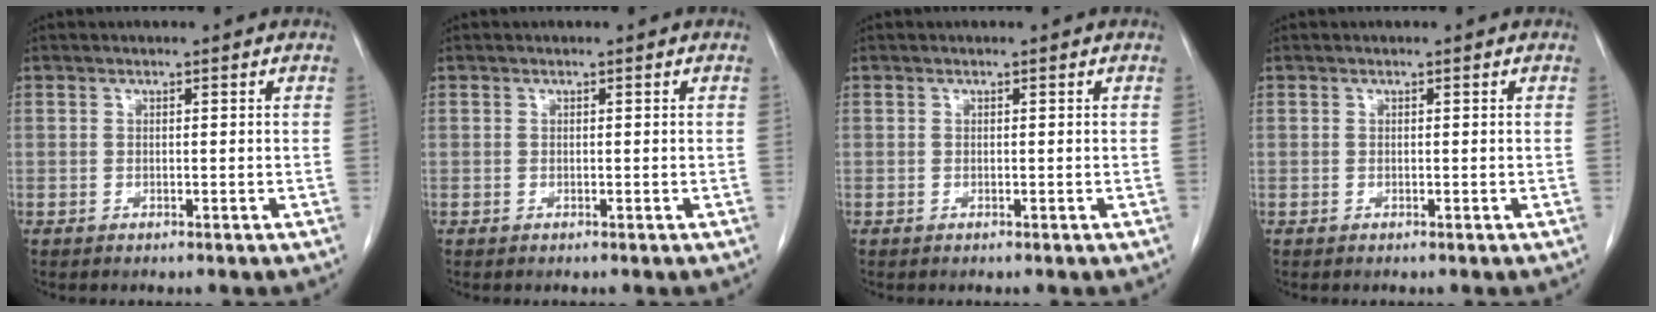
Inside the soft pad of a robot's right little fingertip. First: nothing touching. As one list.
[{"total": 0.0}, {"total": 0.0}, {"total": 0.0}]